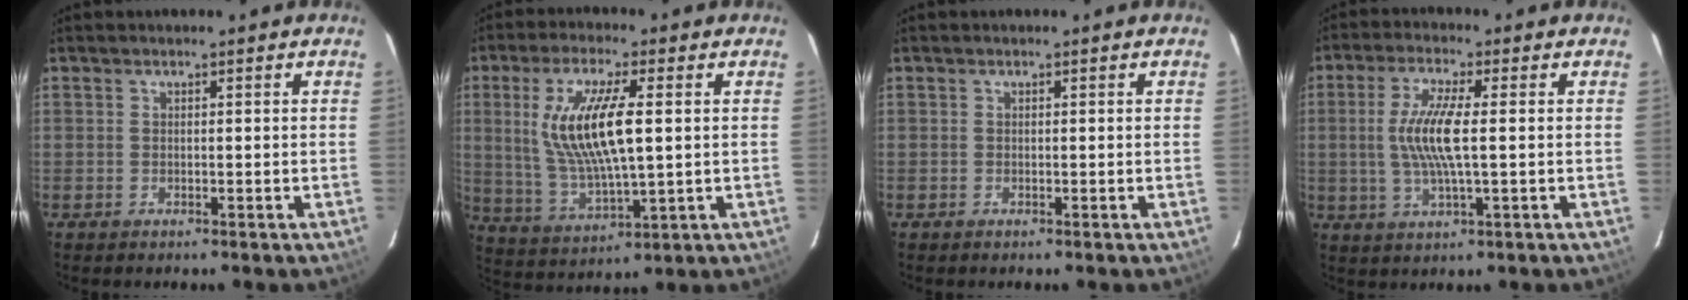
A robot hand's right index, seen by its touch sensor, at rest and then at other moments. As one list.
[{"total": 14.3, "force": [2.3, 3.8, 13.6], "torque": [-0.266, -0.007, 0.056]}, {"total": 0.0}, {"total": 8.9, "force": [0.2, 1.4, 8.8], "torque": [-0.175, -0.002, 0.004]}]